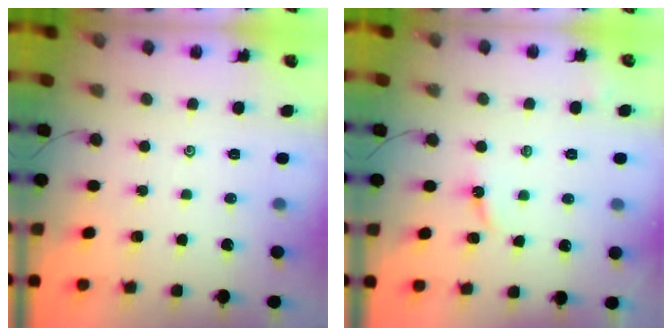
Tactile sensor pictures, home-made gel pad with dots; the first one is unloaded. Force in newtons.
{"total": 2.8, "press": 2.8, "slide": 0.2}